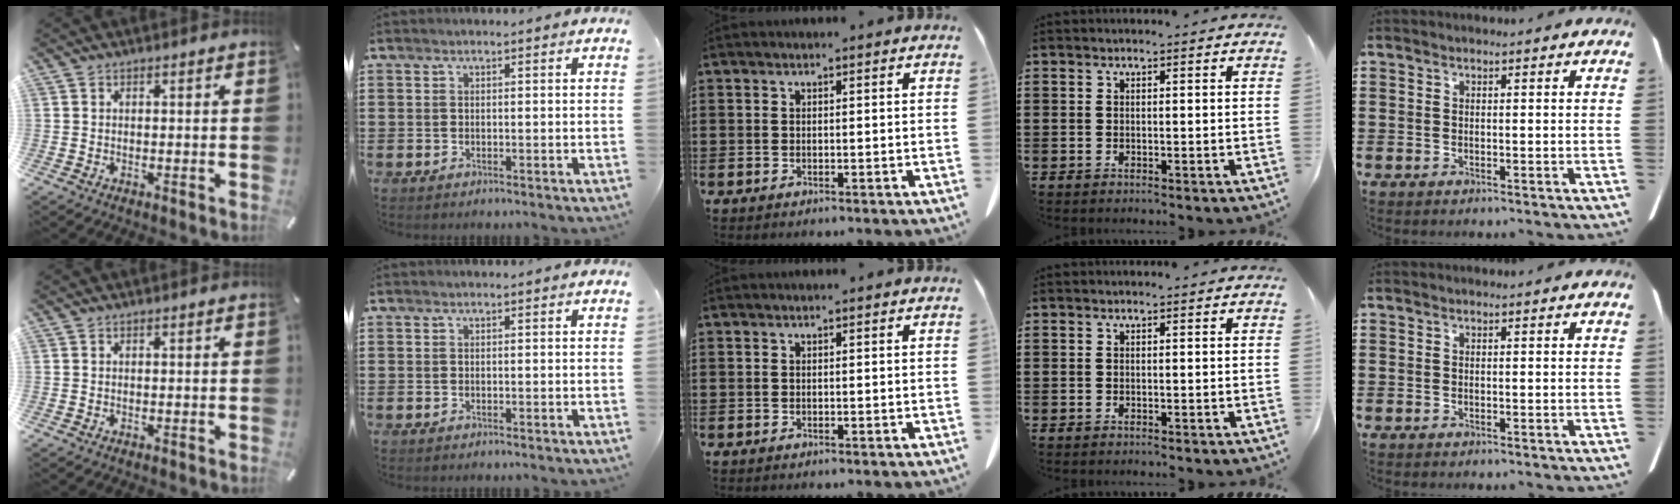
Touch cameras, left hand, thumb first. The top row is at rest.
{}